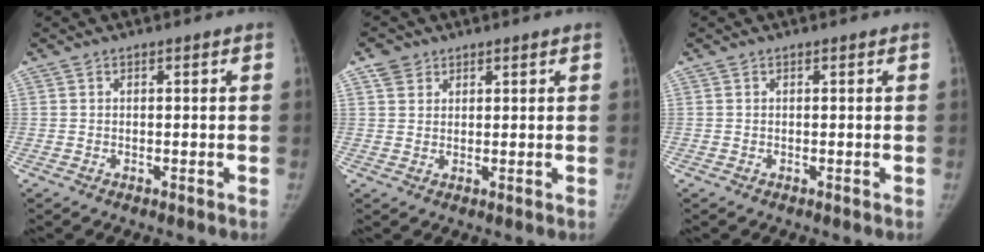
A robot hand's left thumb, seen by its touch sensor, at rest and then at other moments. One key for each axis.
{"total": 3.1, "fx": 1.9, "fy": 2.3, "fz": 0.6, "tx": 0.002, "ty": -0.006, "tz": 0.032}
{"total": 0.0}